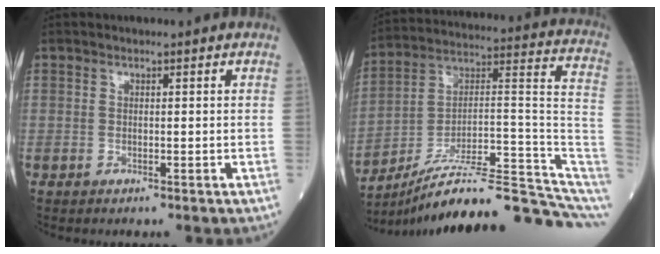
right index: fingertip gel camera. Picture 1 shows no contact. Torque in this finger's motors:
{"motor_torque": [-0.30, -1.84, 0.69, 0.17]}